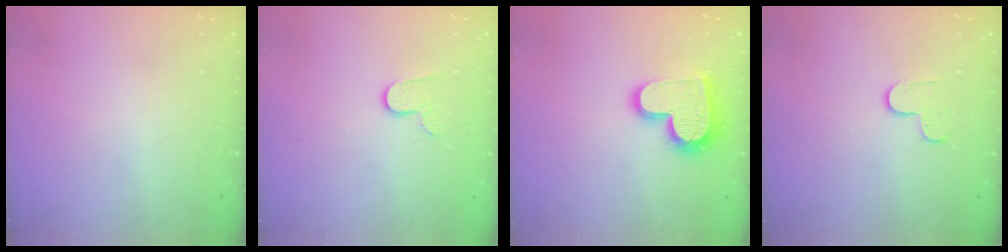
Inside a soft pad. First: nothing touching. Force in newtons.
{"total": 7.0, "press": 7.0, "slide": 0.5}
{"total": 16.1, "press": 16.0, "slide": 1.2}
{"total": 5.8, "press": 5.8, "slide": 0.6}